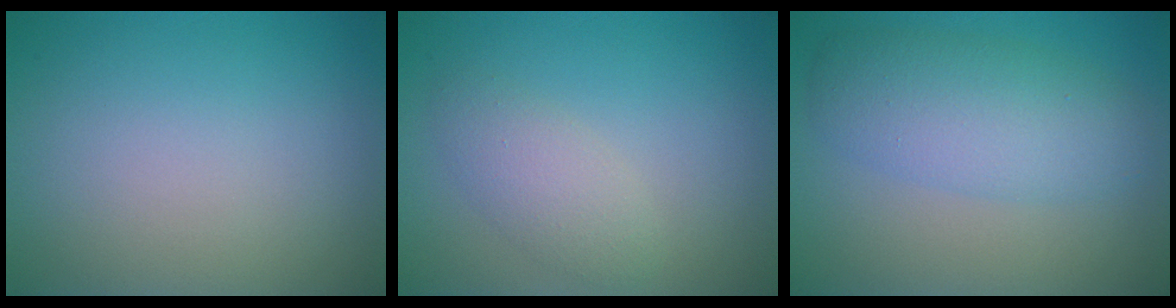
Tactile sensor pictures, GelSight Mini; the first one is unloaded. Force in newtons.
{"total": 2.4, "press": 2.4, "slide": 0.1}
{"total": 5.2, "press": 5.2, "slide": 0.2}